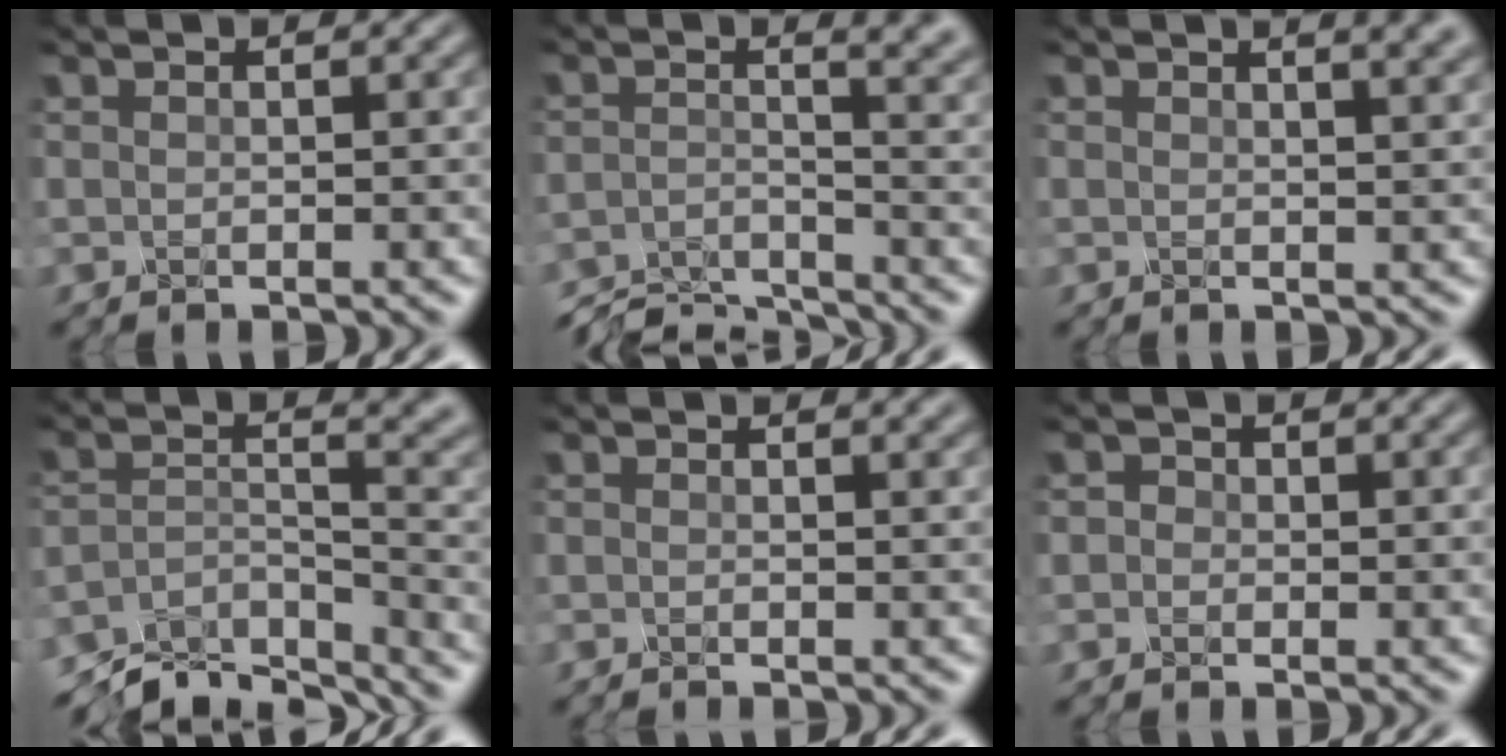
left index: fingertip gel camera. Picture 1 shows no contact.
{"total": 6.2, "force": [-5.2, 1.5, 3.0], "torque": [-0.038, -0.010, -0.098]}
{"total": 6.9, "force": [4.0, 3.4, 4.6], "torque": [0.000, 0.049, 0.010]}
{"total": 7.1, "force": [-6.6, 1.3, 2.1], "torque": [-0.027, -0.009, -0.120]}
{"total": 1.0, "force": [-0.2, 0.5, 0.9], "torque": [0.000, -0.007, -0.006]}
{"total": 0.9, "force": [-0.5, 0.6, -0.4], "torque": [0.012, -0.007, -0.014]}